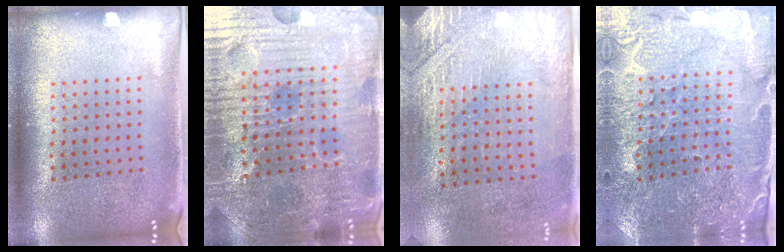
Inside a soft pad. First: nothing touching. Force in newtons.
{"total": 4.6, "press": 4.6, "slide": 0.8}
{"total": 2.9, "press": 2.5, "slide": 1.5}
{"total": 1.8, "press": 1.8, "slide": 0.2}